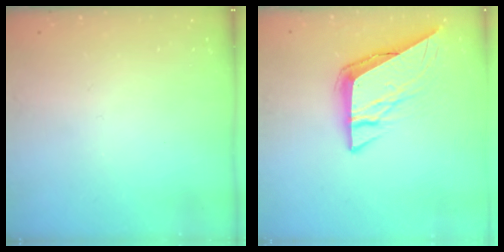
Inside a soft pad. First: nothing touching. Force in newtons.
{"total": 9.8, "press": 9.8, "slide": 0.6}